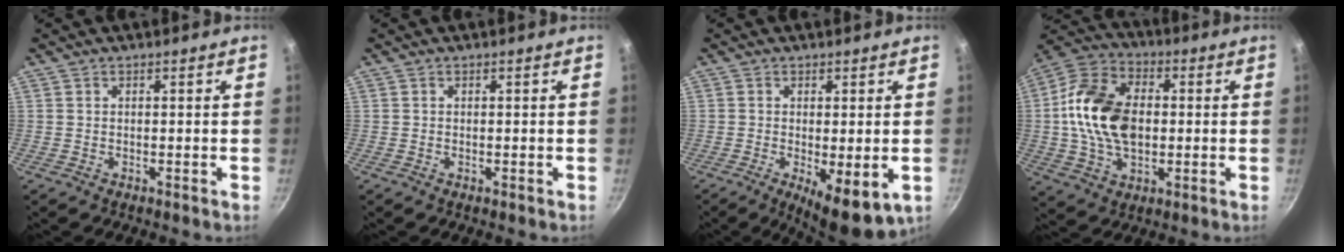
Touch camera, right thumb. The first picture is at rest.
{"total": 0.0}
{"total": 8.5, "force": [-2.1, 2.7, 7.8], "torque": [-0.105, -0.013, -0.018]}
{"total": 17.5, "force": [0.5, 11.8, 13.0], "torque": [-0.218, 0.021, -0.004]}